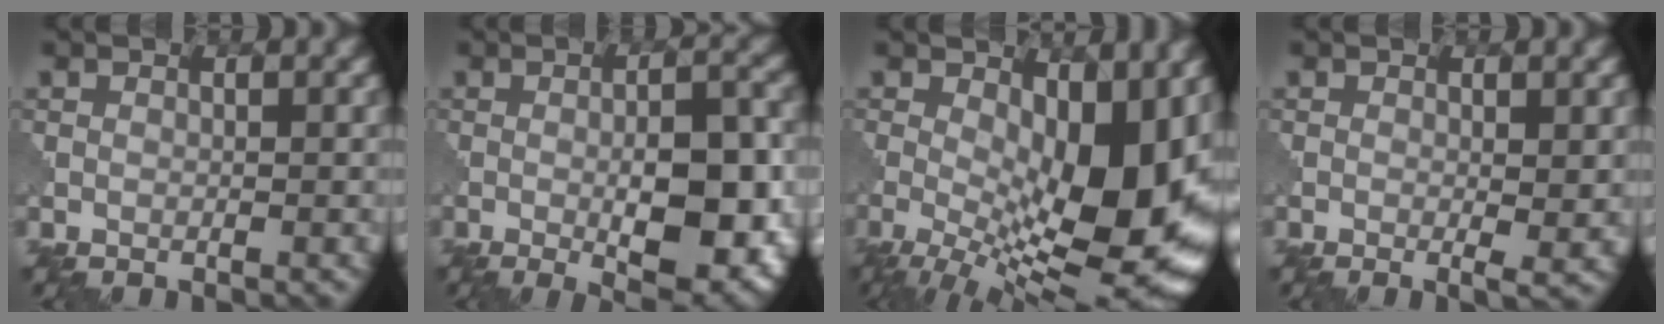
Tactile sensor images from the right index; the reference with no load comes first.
{"total": 8.3, "force": [-1.6, 2.6, 7.7], "torque": [-0.114, -0.004, -0.021]}
{"total": 14.5, "force": [-0.9, 6.3, 13.0], "torque": [-0.188, -0.005, -0.012]}
{"total": 2.1, "force": [-0.1, 0.4, 2.1], "torque": [-0.031, -0.009, -0.002]}